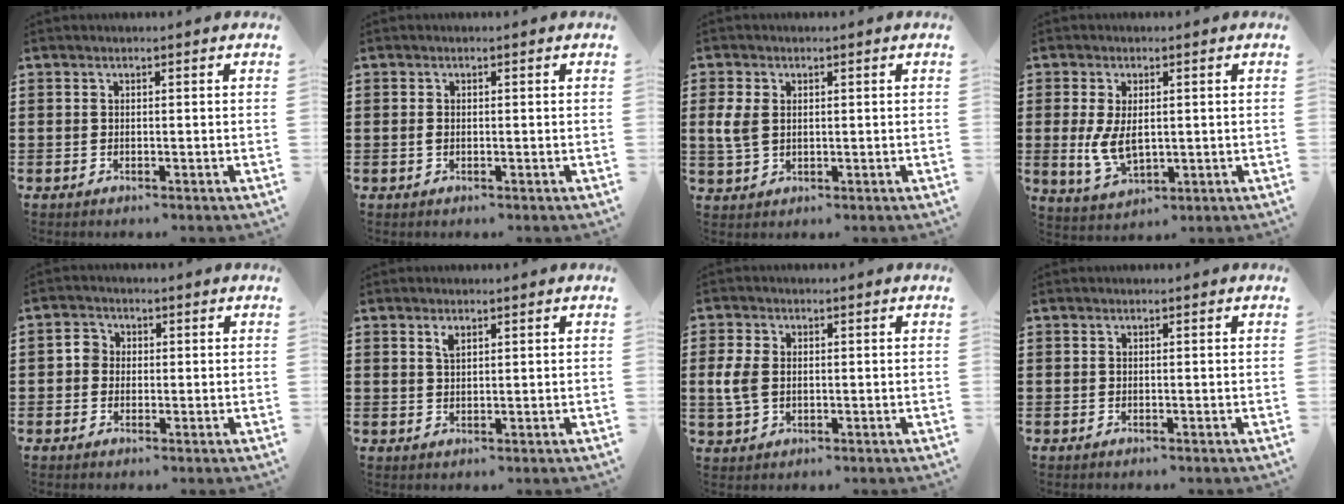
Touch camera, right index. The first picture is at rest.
{"total": 0.8, "force": [-0.2, 0.5, 0.7], "torque": [-0.016, -0.001, -0.003]}
{"total": 3.8, "force": [0.7, 2.6, 2.7], "torque": [-0.074, 0.002, 0.008]}
{"total": 5.5, "force": [-0.1, 3.0, 4.6], "torque": [-0.108, -0.001, -0.004]}
{"total": 2.2, "force": [-0.1, 2.1, 0.7], "torque": [-0.021, 0.008, -0.004]}
{"total": 1.7, "force": [1.1, 0.7, 1.1], "torque": [-0.025, 0.004, 0.019]}
{"total": 4.1, "force": [0.0, 2.8, 2.9], "torque": [-0.084, -0.001, -0.007]}
{"total": 0.0}